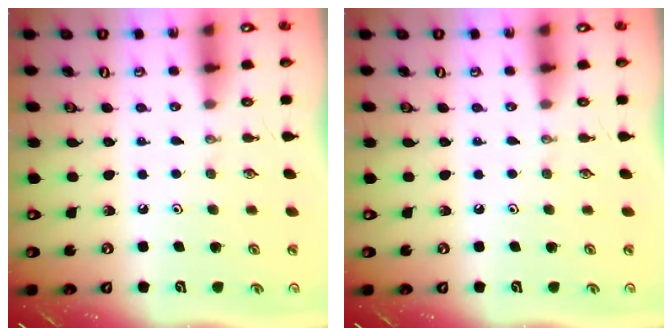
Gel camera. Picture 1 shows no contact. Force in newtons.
{"total": 0.0}